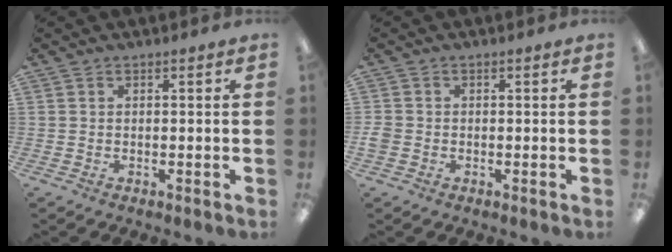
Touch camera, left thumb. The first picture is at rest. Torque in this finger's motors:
{"motor_torque": [-0.21, 0.20, 0.14, -0.03, 0.00]}